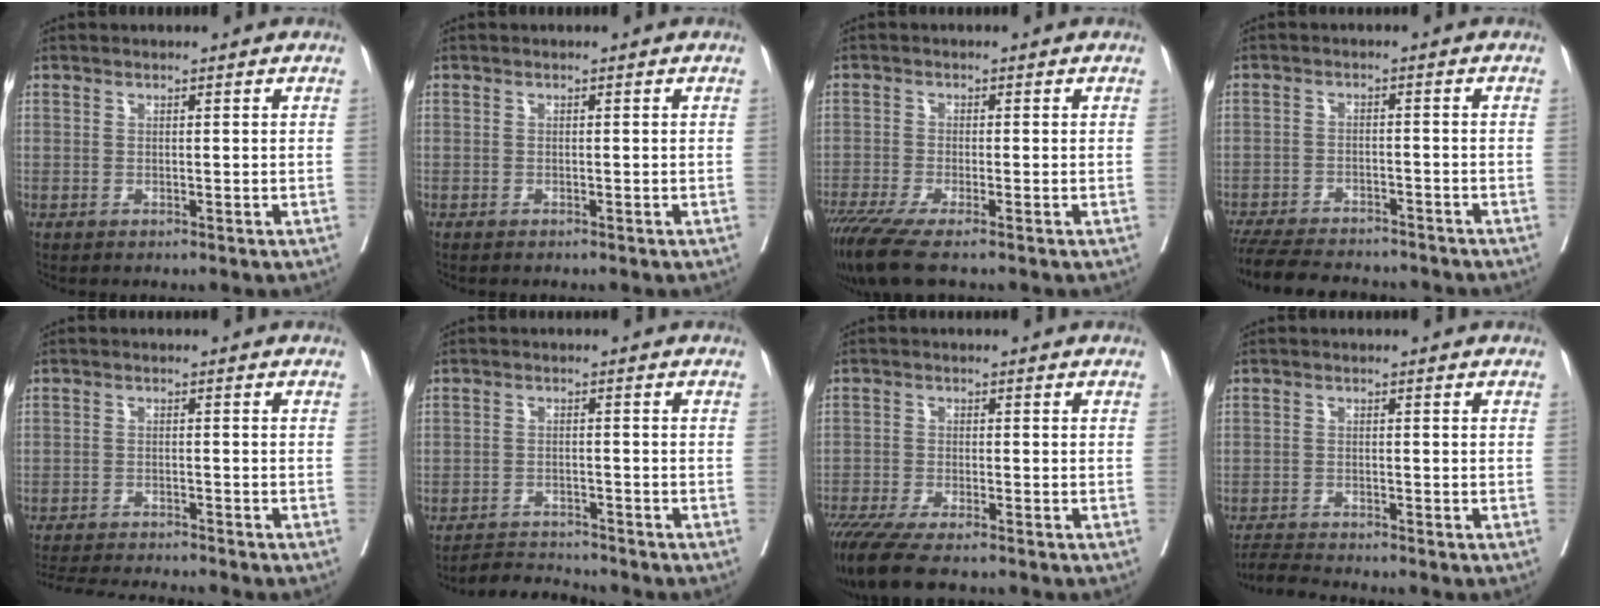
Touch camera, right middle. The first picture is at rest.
{"total": 0.5, "force": [-0.5, 0.1, 0.2], "torque": [-0.008, -0.002, -0.008]}
{"total": 6.8, "force": [-5.1, 0.4, 4.5], "torque": [-0.076, -0.018, -0.091]}
{"total": 14.8, "force": [-13.1, 3.6, 5.7], "torque": [-0.126, -0.016, -0.187]}
{"total": 10.3, "force": [-9.6, 0.4, 3.5], "torque": [-0.051, -0.012, -0.142]}
{"total": 4.1, "force": [-4.0, 0.1, -0.5], "torque": [0.008, -0.009, -0.068]}
{"total": 10.1, "force": [-8.1, 1.8, 5.7], "torque": [-0.088, -0.021, -0.134]}
{"total": 3.3, "force": [-3.3, -0.7, 0.3], "torque": [-0.007, -0.019, -0.060]}